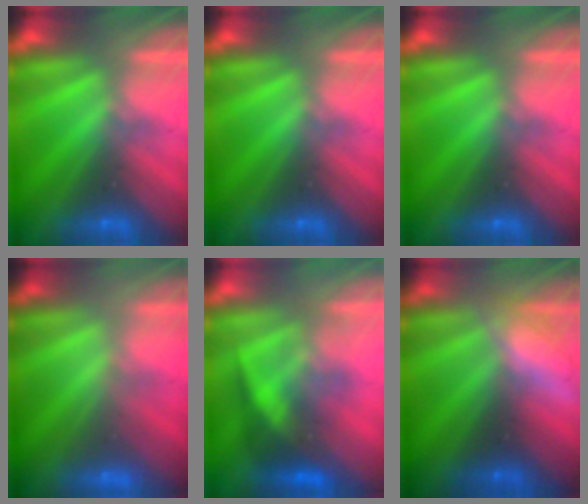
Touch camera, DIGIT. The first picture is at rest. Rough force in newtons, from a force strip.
{"total": 0.0}
{"total": 0.0}
{"total": 2.3}
{"total": 2.9}
{"total": 2.9}